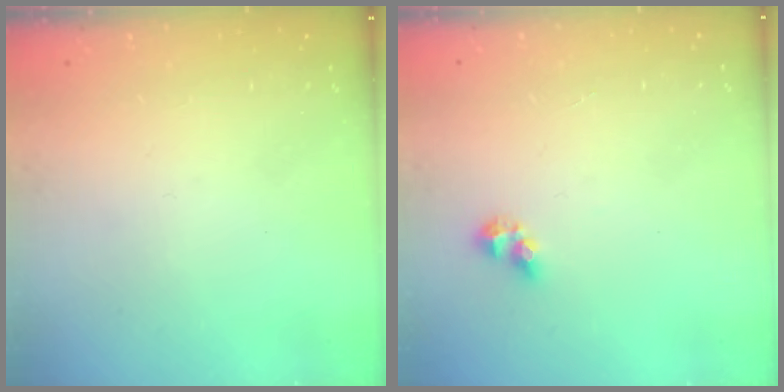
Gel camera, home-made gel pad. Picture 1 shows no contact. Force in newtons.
{"total": 4.9, "press": 4.9, "slide": 0.5}